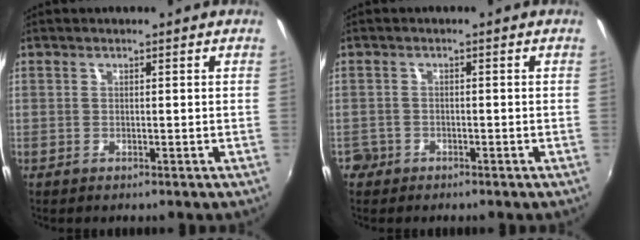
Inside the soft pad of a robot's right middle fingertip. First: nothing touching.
{"total": 2.9, "force": [-1.8, 2.3, 0.4], "torque": [-0.017, -0.001, -0.033]}